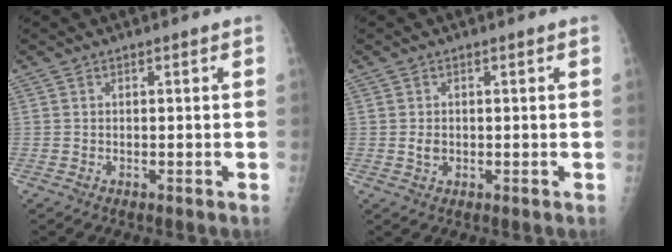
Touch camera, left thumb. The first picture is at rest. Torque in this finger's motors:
{"motor_torque": [0.52, 0.72, 0.27, -0.06, -0.01]}